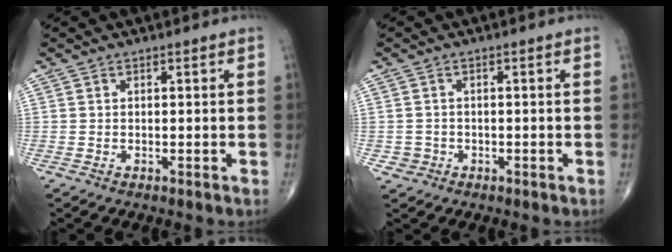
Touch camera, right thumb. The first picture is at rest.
{"total": 1.7, "force": [-0.6, 1.6, -0.1], "torque": [0.015, 0.009, -0.012]}